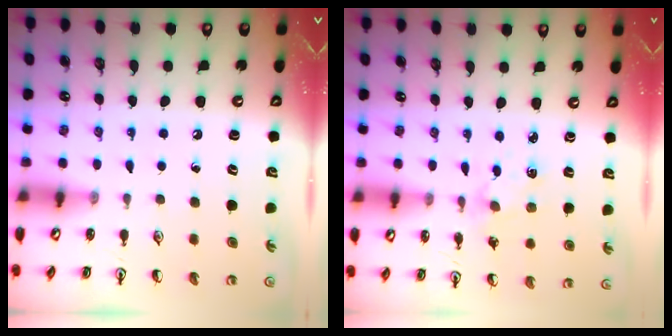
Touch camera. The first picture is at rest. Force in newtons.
{"total": 2.0, "press": 2.0, "slide": 0.3}